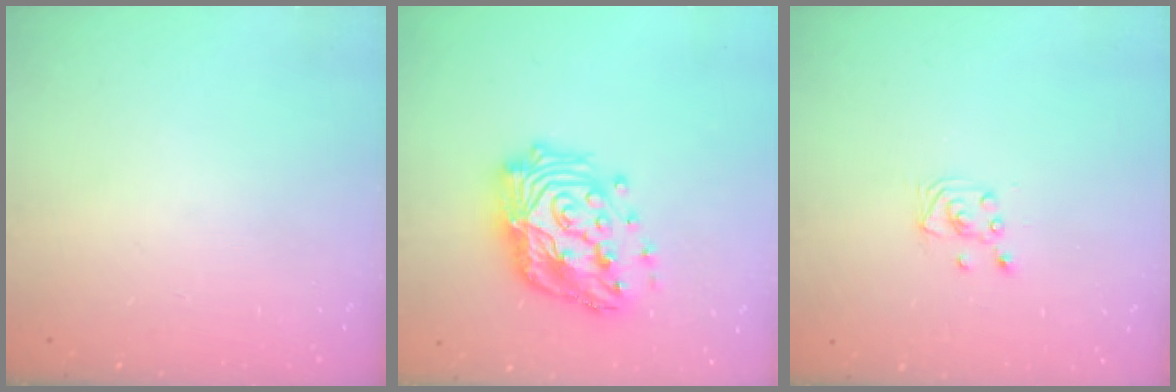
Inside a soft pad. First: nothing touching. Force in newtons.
{"total": 20.6, "press": 20.4, "slide": 2.2}
{"total": 2.5, "press": 2.5, "slide": 0.2}